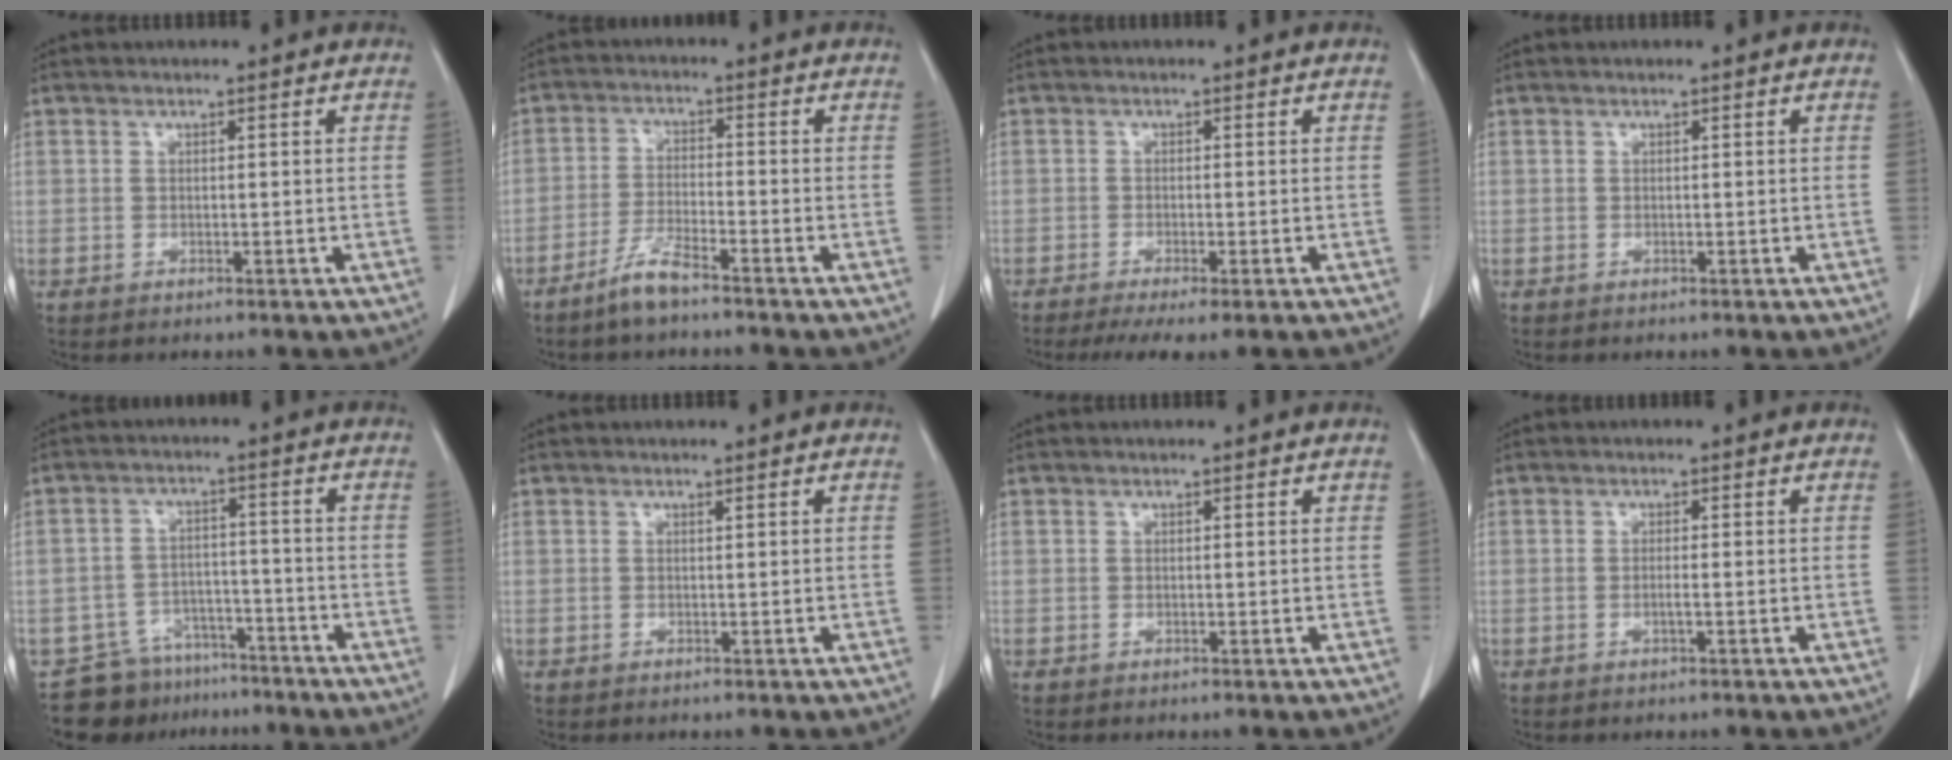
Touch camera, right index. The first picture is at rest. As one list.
[{"total": 4.8, "force": [-3.9, 0.3, 2.8], "torque": [-0.063, -0.008, -0.080]}, {"total": 5.7, "force": [-4.3, 0.5, 3.8], "torque": [-0.051, -0.014, -0.066]}, {"total": 0.0}, {"total": 8.9, "force": [-7.2, 5.1, 0.8], "torque": [-0.006, 0.021, -0.112]}, {"total": 0.0}, {"total": 0.0}, {"total": 1.0, "force": [-0.3, -0.1, 0.9], "torque": [-0.018, 0.001, -0.004]}]